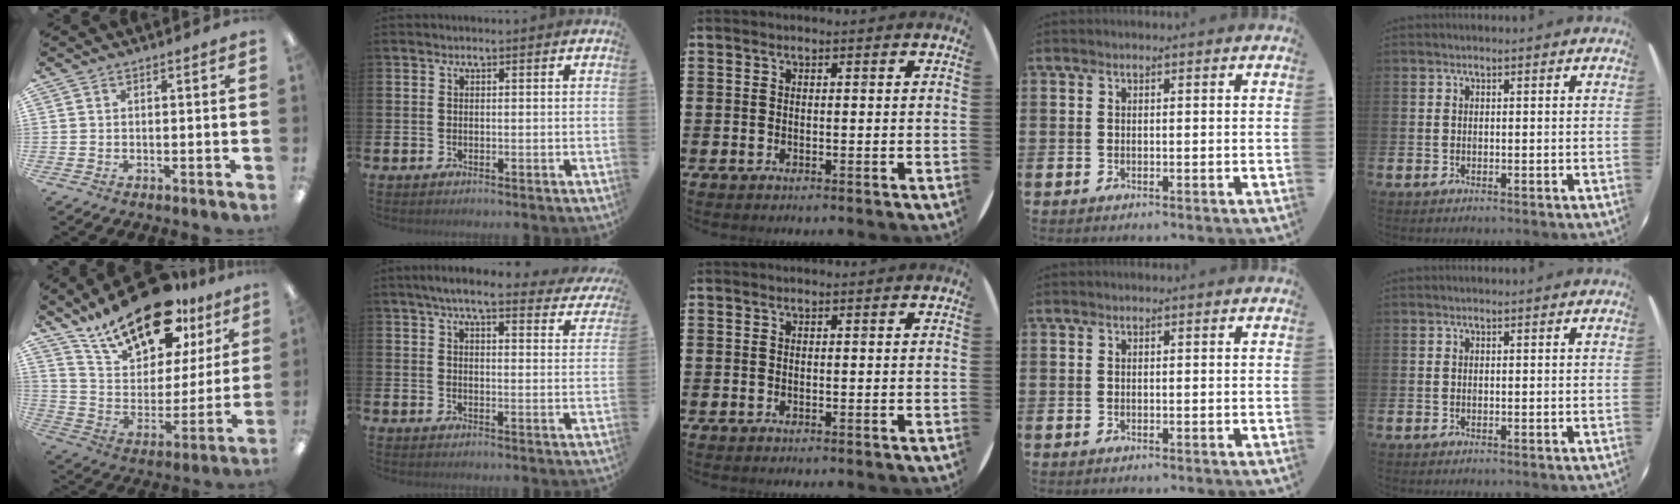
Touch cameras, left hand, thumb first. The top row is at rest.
{"thumb": {"total": 21.2, "force": [15.8, 9.3, 10.7], "torque": [-0.187, -0.094, 0.276]}, "index": {"total": 5.9, "force": [5.2, 0.9, 2.6], "torque": [-0.060, -0.024, 0.090]}}